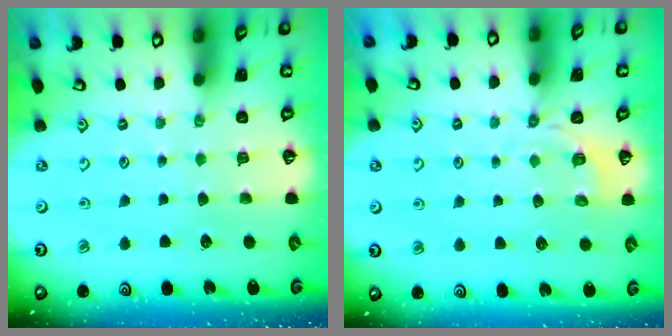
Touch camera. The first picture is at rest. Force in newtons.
{"total": 2.9, "press": 2.2, "slide": 1.8}